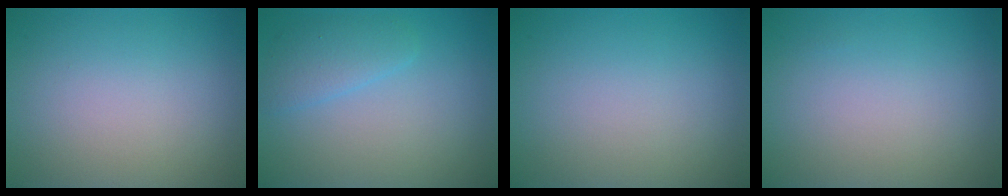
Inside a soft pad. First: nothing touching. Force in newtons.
{"total": 2.2, "press": 2.2, "slide": 0.2}
{"total": 0.0}
{"total": 0.0}